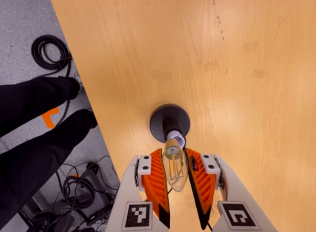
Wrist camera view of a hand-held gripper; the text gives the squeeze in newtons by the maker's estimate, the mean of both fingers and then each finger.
{"total": 13.2, "left": 13.7, "right": 12.7}